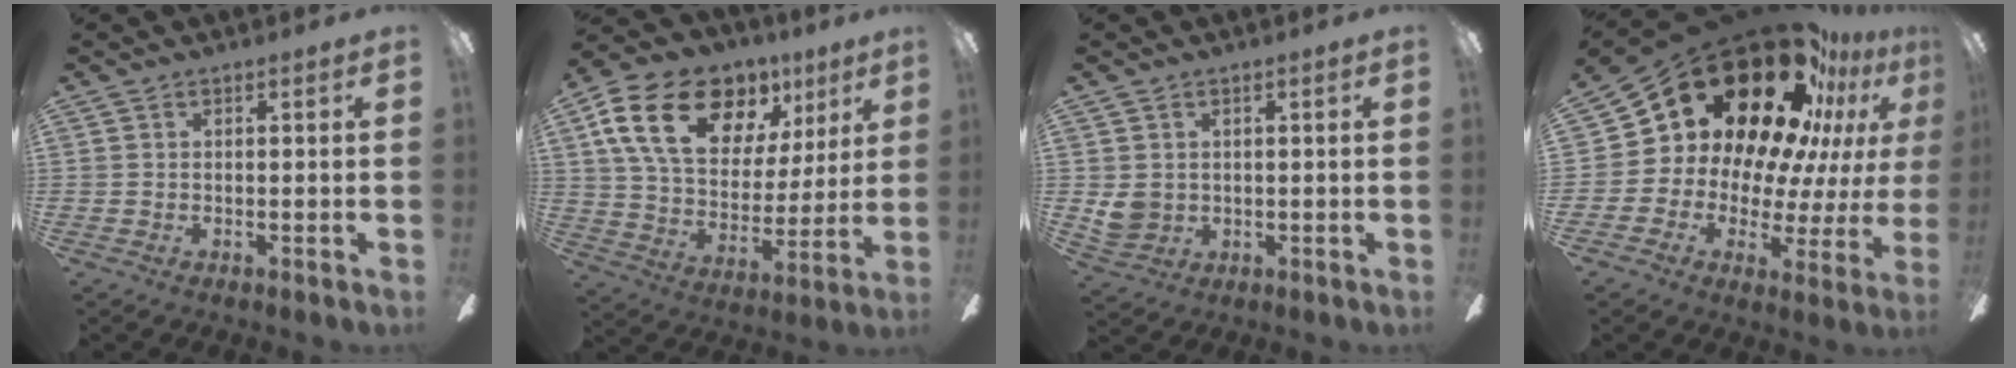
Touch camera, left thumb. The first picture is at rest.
{"total": 21.5, "force": [10.8, 13.4, 12.9], "torque": [-0.217, -0.039, 0.198]}
{"total": 4.6, "force": [1.4, 4.1, 1.5], "torque": [-0.034, 0.000, 0.028]}
{"total": 26.3, "force": [17.2, 13.0, 15.0], "torque": [-0.246, -0.139, 0.317]}